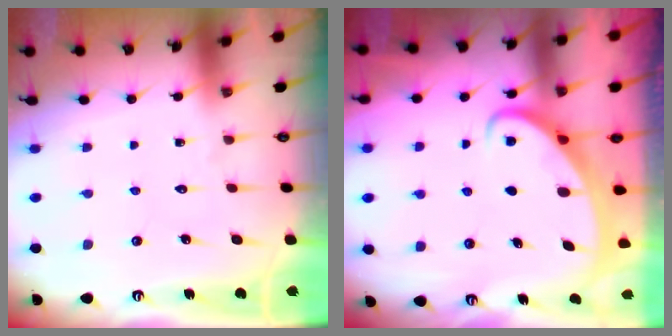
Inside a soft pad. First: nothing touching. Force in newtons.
{"total": 2.6, "press": 2.5, "slide": 0.3}